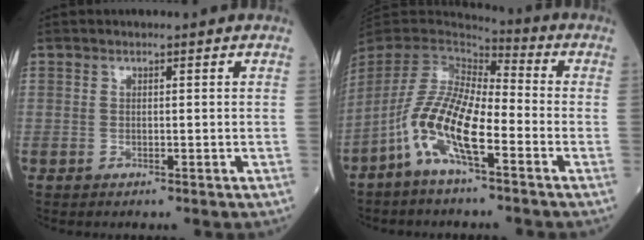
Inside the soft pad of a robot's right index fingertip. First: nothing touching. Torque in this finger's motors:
{"motor_torque": [1.18, -0.96, 1.05, 0.14]}